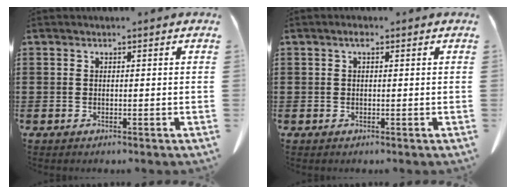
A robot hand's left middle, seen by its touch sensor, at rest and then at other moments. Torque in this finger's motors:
{"motor_torque": [-0.36, 0.49, 0.06, 0.07]}